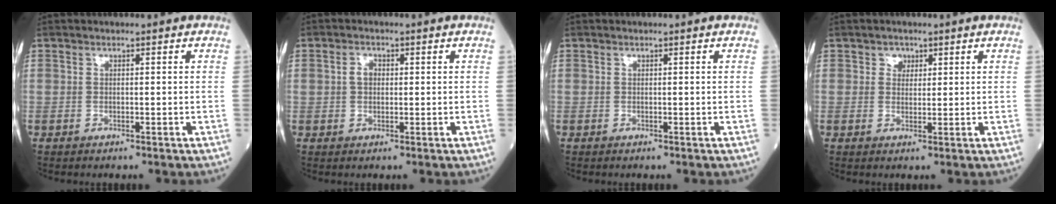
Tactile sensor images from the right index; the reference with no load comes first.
{"total": 2.0, "force": [0.3, 1.5, 1.3], "torque": [-0.025, 0.008, 0.004]}
{"total": 0.0}
{"total": 1.9, "force": [0.9, 1.6, 0.5], "torque": [0.000, 0.000, 0.011]}